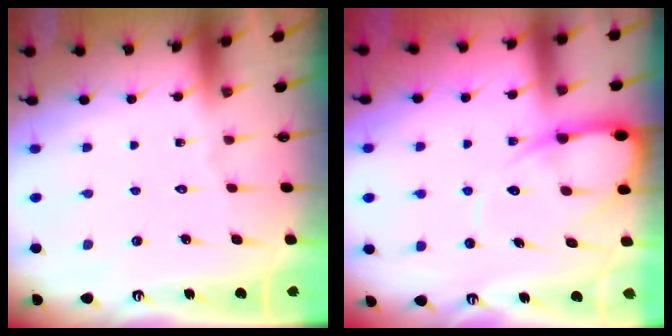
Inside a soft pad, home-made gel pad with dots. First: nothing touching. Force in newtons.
{"total": 8.6, "press": 8.6, "slide": 0.9}